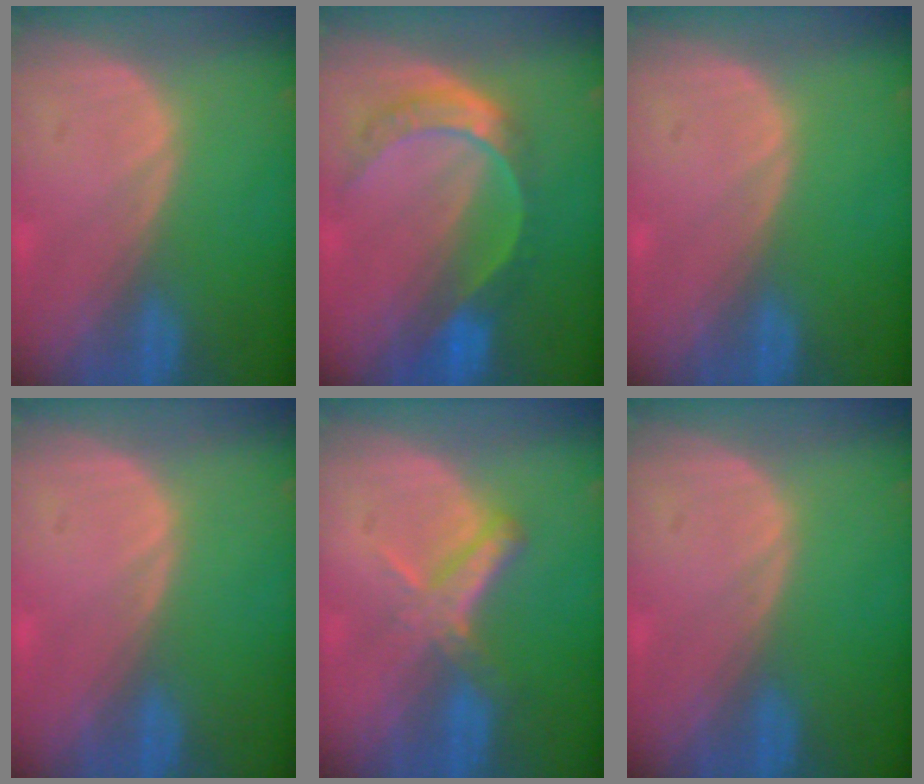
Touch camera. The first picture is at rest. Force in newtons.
{"total": 7.7, "press": 6.4, "slide": 4.3}
{"total": 0.0}
{"total": 0.5, "press": 0.1, "slide": 0.5}
{"total": 5.5, "press": 4.9, "slide": 2.6}
{"total": 0.0}